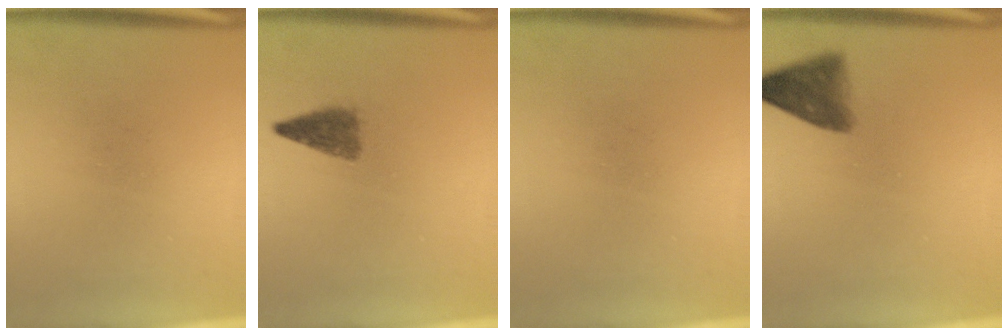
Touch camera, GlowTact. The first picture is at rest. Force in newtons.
{"total": 2.8}
{"total": 0.0}
{"total": 5.2}